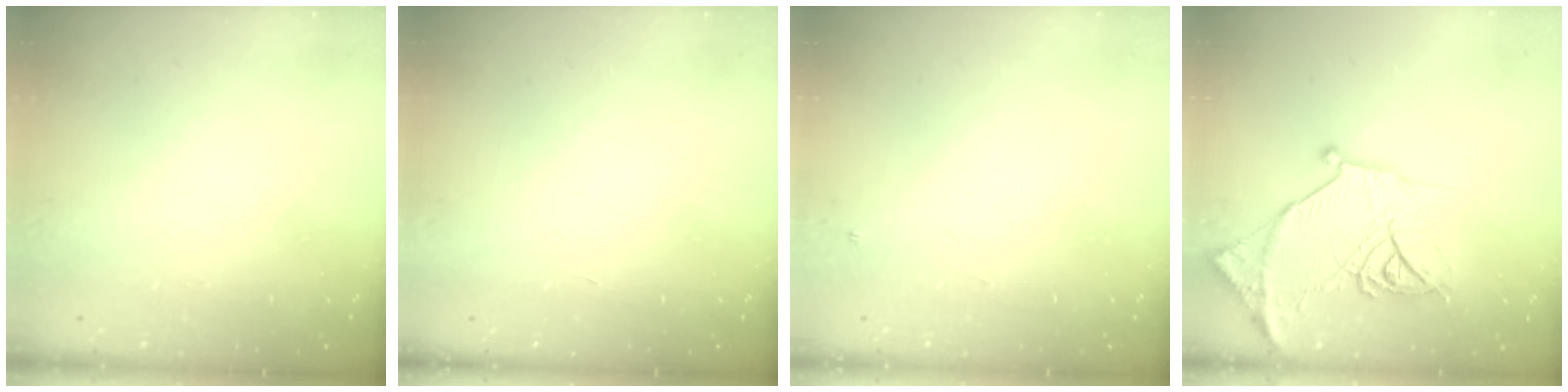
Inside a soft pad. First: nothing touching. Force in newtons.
{"total": 1.6, "press": 1.6, "slide": 0.1}
{"total": 2.7, "press": 2.7, "slide": 0.4}
{"total": 16.8, "press": 16.7, "slide": 1.5}